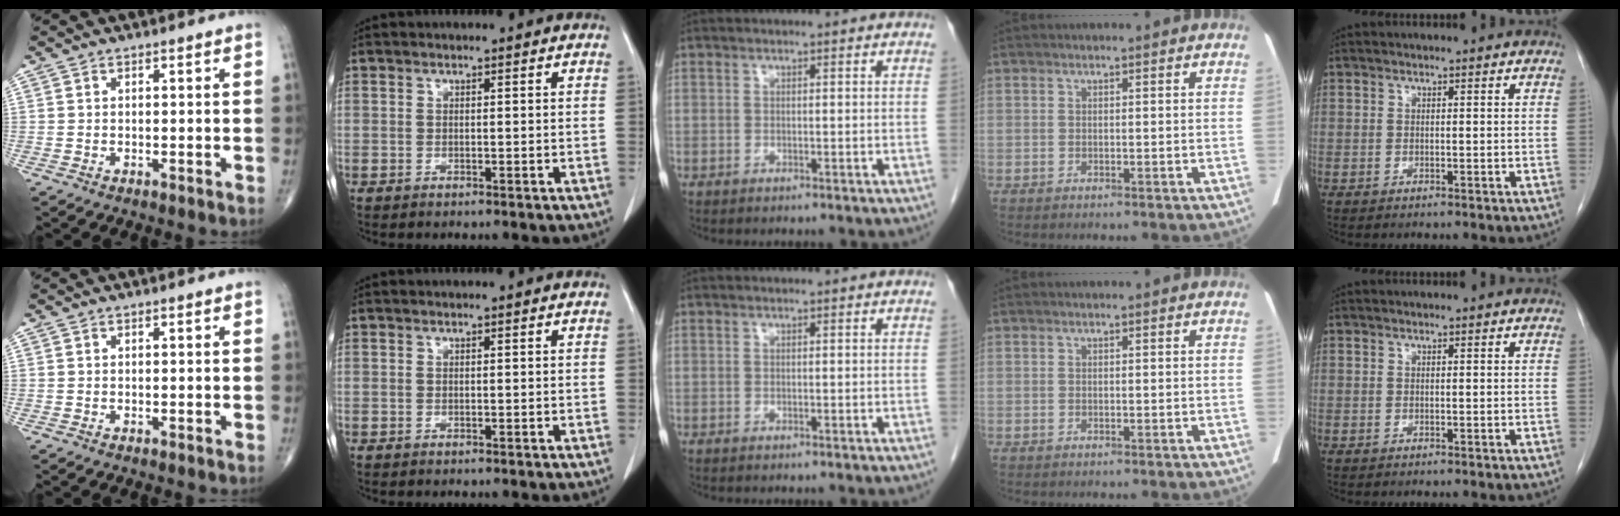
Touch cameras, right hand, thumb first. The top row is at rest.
{}